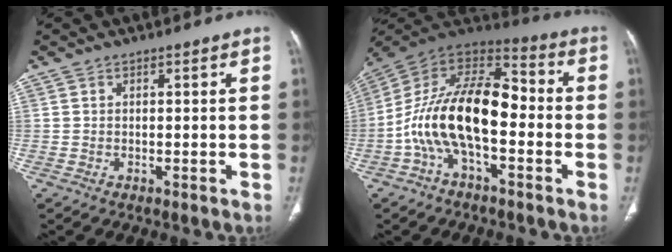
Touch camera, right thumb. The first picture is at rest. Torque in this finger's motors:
{"motor_torque": [2.51, 2.50, 1.90, -0.87, 0.58]}